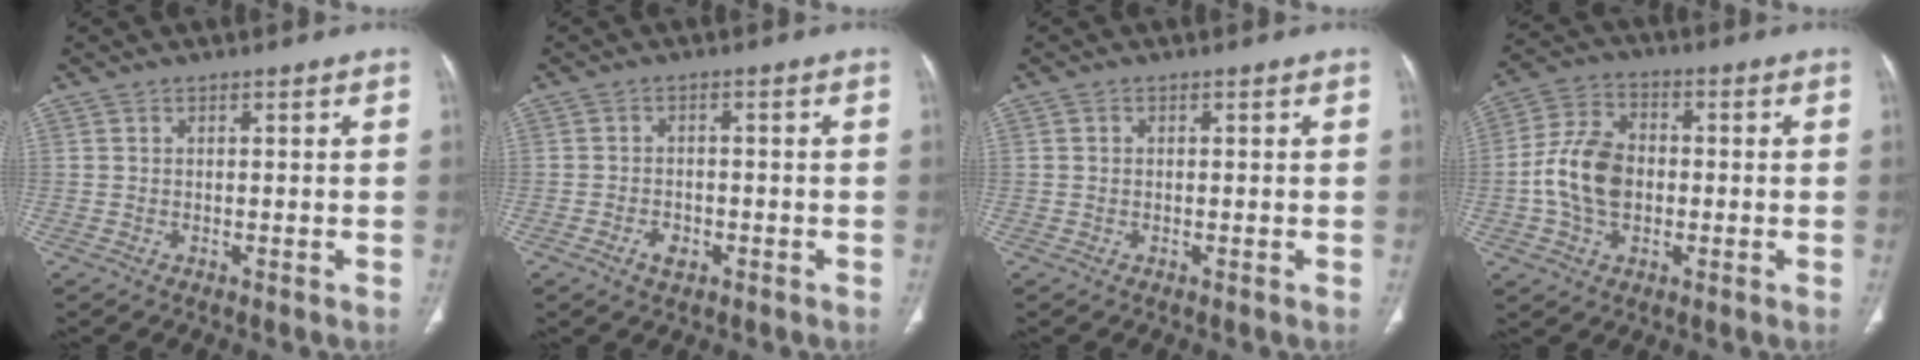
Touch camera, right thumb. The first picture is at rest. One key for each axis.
{"total": 3.0, "fx": -1.5, "fy": 1.9, "fz": 1.7, "tx": -0.027, "ty": 0.011, "tz": -0.020}
{"total": 0.7, "fx": 0.0, "fy": 0.6, "fz": 0.3, "tx": -0.002, "ty": 0.002, "tz": 0.000}
{"total": 11.6, "fx": -1.2, "fy": 8.1, "fz": 8.2, "tx": -0.146, "ty": 0.024, "tz": -0.026}